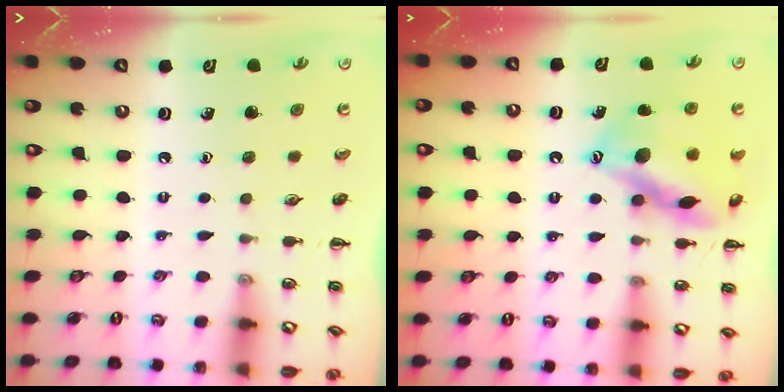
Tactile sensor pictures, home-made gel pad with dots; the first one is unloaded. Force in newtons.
{"total": 15.6, "press": 15.5, "slide": 1.6}